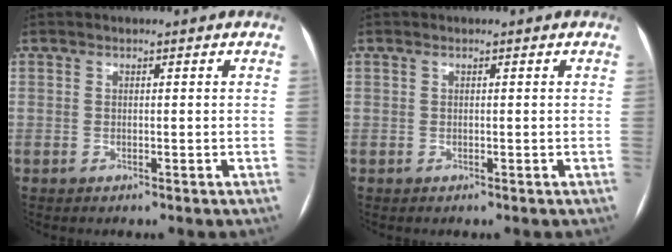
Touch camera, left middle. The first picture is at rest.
{"total": 0.0}